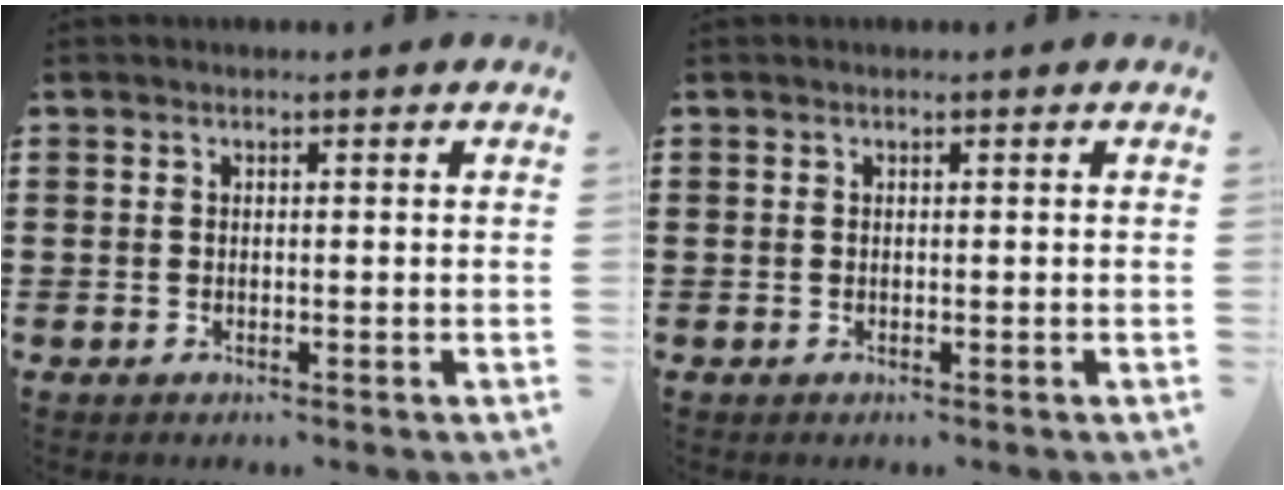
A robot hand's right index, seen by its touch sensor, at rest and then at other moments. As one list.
[{"total": 0.0}]